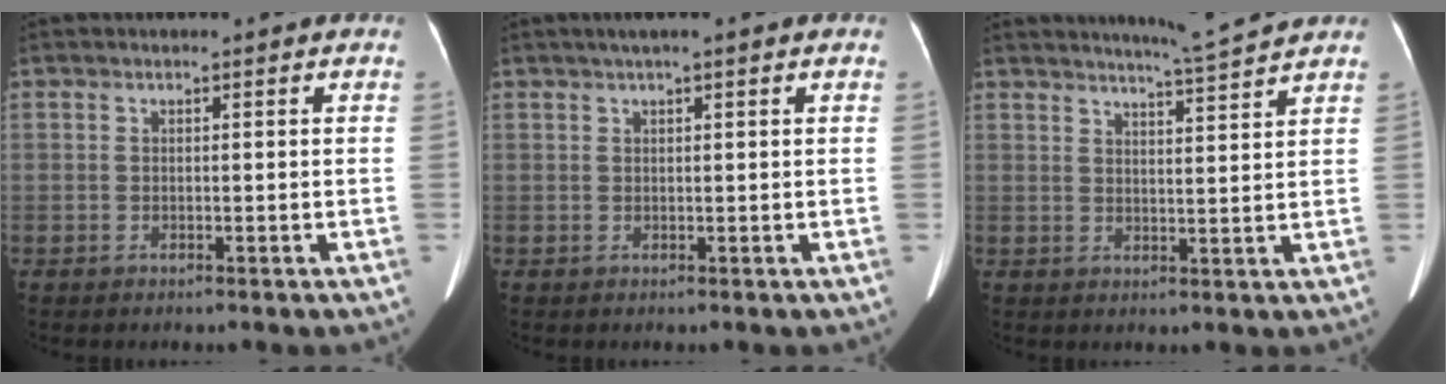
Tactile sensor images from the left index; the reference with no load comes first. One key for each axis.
{"total": 3.3, "fx": 2.2, "fy": 0.0, "fz": 2.5, "tx": -0.042, "ty": 0.024, "tz": 0.035}
{"total": 5.9, "fx": 5.5, "fy": -1.6, "fz": 1.2, "tx": -0.030, "ty": -0.013, "tz": 0.081}